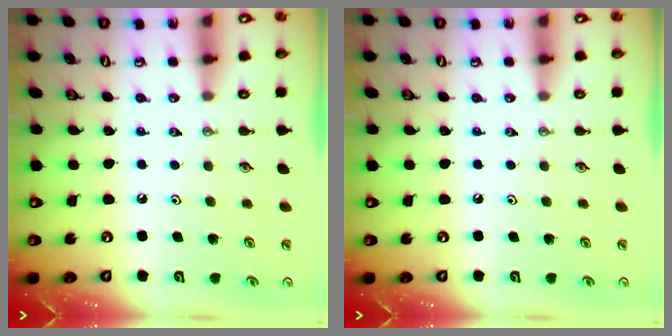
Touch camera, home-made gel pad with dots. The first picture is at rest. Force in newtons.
{"total": 0.0}